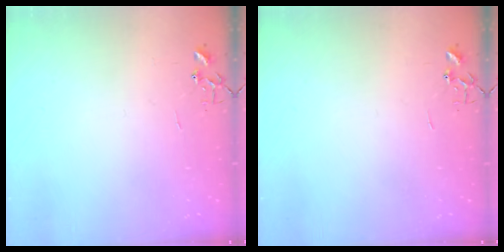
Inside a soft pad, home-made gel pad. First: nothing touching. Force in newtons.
{"total": 0.0}